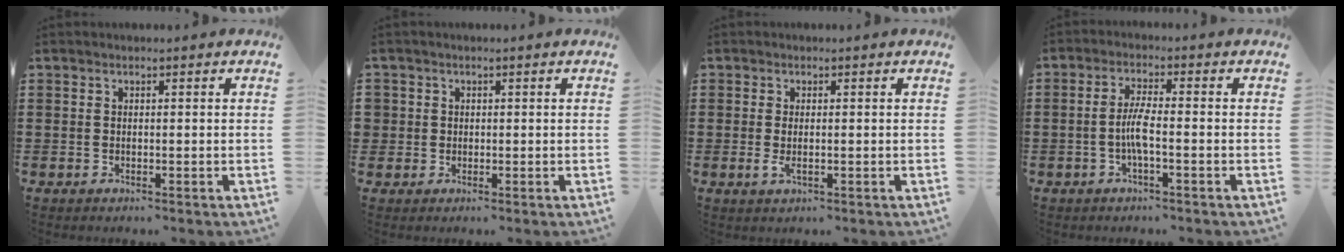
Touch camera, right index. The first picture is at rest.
{"total": 1.4, "force": [0.3, 1.4, 0.2], "torque": [-0.008, 0.007, 0.004]}
{"total": 1.8, "force": [-0.1, 0.5, 1.7], "torque": [-0.040, -0.005, -0.004]}
{"total": 4.2, "force": [-1.2, 0.5, 4.0], "torque": [-0.093, -0.008, -0.030]}